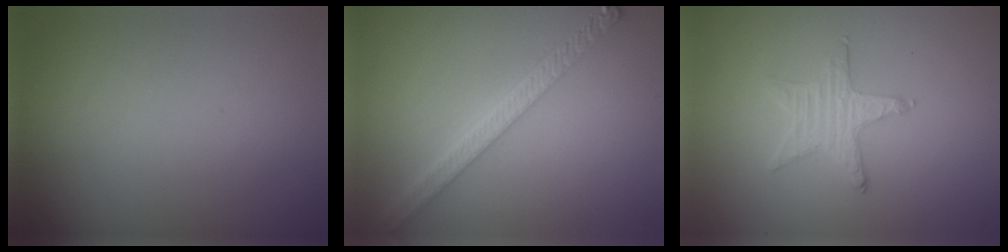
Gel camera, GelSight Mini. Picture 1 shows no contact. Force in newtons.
{"total": 4.4, "press": 3.4, "slide": 2.7}
{"total": 1.6, "press": 1.6, "slide": 0.2}